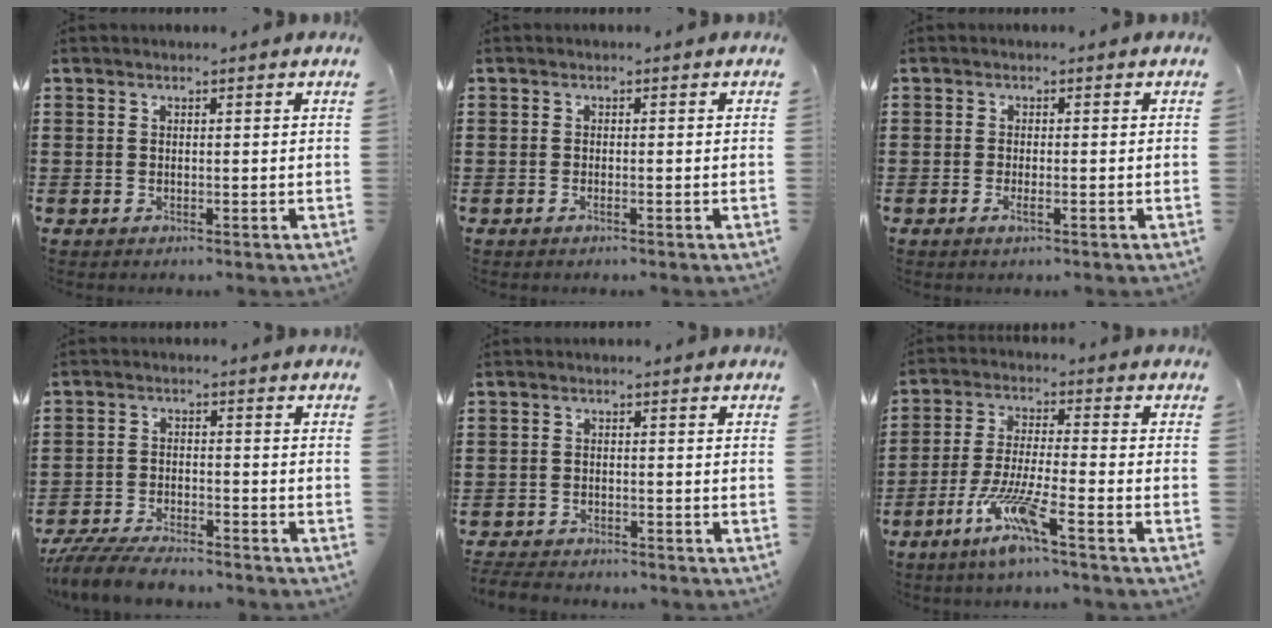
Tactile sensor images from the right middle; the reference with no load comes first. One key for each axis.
{"total": 0.5, "fx": -0.3, "fy": 0.0, "fz": 0.4, "tx": -0.008, "ty": -0.002, "tz": -0.005}
{"total": 1.3, "fx": -0.5, "fy": 0.3, "fz": 1.2, "tx": -0.022, "ty": -0.001, "tz": -0.009}
{"total": 5.6, "fx": -5.3, "fy": 0.9, "fz": 1.7, "tx": -0.046, "ty": -0.004, "tz": -0.107}
{"total": 2.8, "fx": -2.7, "fy": 0.5, "fz": 0.1, "tx": -0.007, "ty": 0.000, "tz": -0.059}
{"total": 8.3, "fx": -5.6, "fy": 0.5, "fz": 6.1, "tx": -0.130, "ty": -0.012, "tz": -0.109}